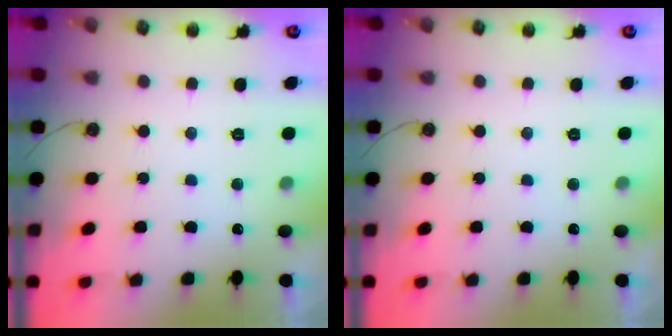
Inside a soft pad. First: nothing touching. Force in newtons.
{"total": 0.0}